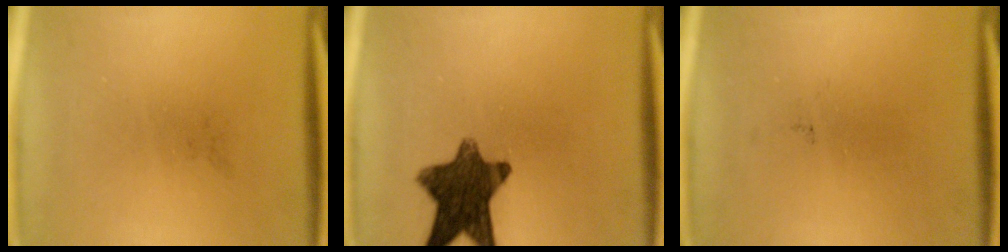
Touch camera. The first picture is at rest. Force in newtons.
{"total": 11.5}
{"total": 0.0}